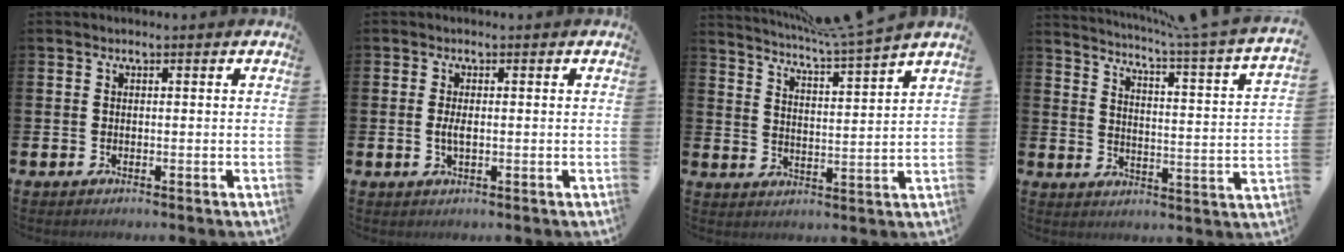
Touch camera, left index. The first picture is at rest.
{"total": 1.9, "force": [0.0, 0.7, 1.8], "torque": [-0.029, 0.000, -0.002]}
{"total": 5.9, "force": [5.6, -0.7, 1.7], "torque": [-0.047, -0.040, 0.097]}
{"total": 4.6, "force": [3.8, -1.1, 2.4], "torque": [-0.056, -0.048, 0.054]}